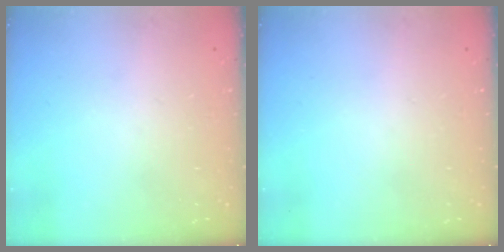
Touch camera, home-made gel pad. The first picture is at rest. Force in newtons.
{"total": 0.0}